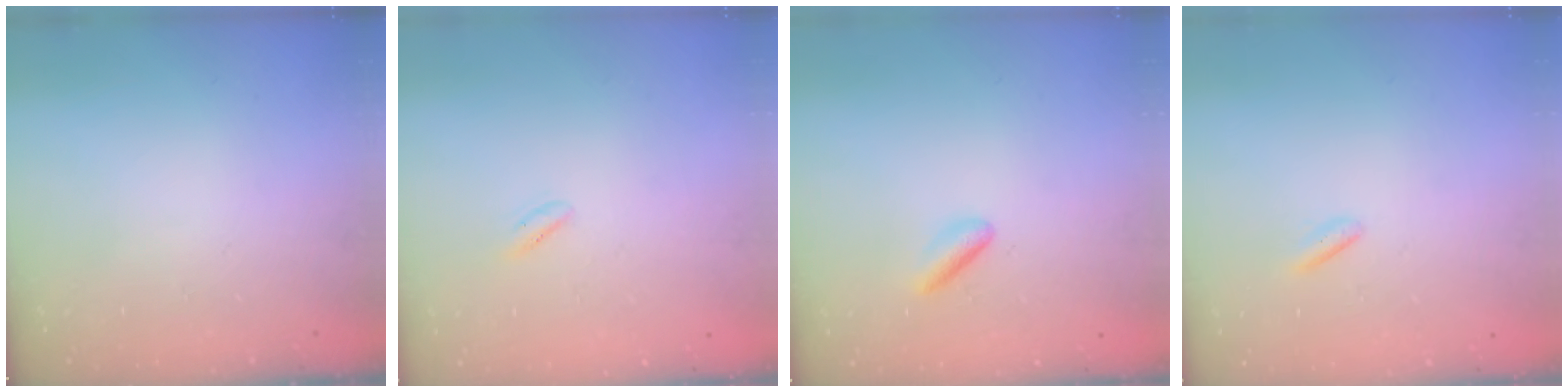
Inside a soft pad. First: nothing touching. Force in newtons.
{"total": 0.5, "press": 0.0, "slide": 0.5}
{"total": 3.7, "press": 3.5, "slide": 1.1}
{"total": 1.4, "press": 1.1, "slide": 0.8}